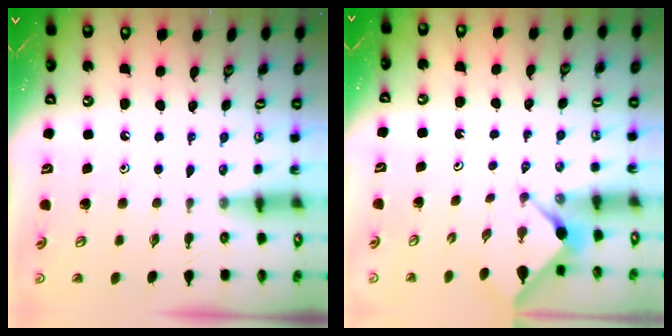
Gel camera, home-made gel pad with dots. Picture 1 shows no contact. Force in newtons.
{"total": 3.0, "press": 3.0, "slide": 0.3}